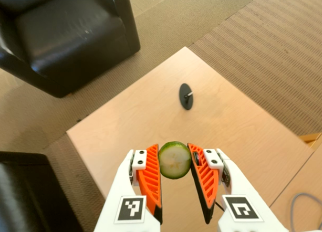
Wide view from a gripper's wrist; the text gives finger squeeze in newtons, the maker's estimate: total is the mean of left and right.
{"total": 10.1, "left": 10.3, "right": 9.9}